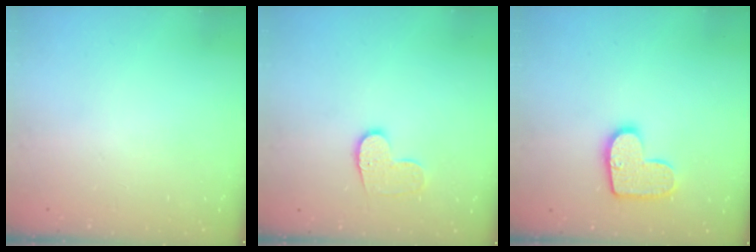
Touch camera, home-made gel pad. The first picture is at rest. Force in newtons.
{"total": 9.2, "press": 9.2, "slide": 0.3}
{"total": 12.5, "press": 12.5, "slide": 0.7}